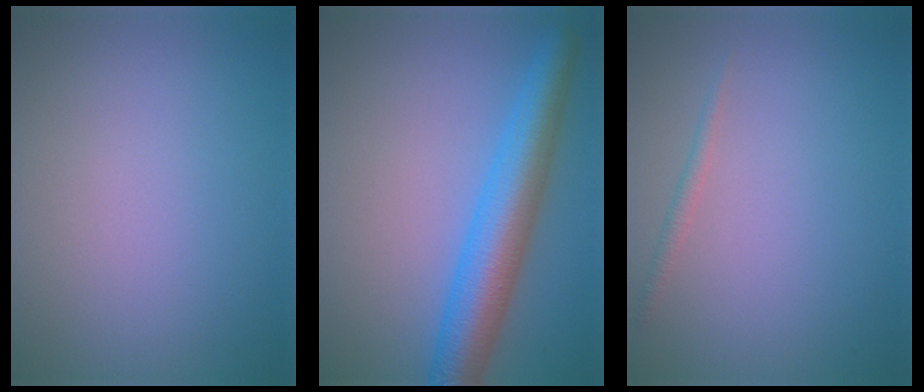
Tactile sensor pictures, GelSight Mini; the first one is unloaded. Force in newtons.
{"total": 6.5, "press": 6.5, "slide": 0.2}
{"total": 0.9, "press": 0.9, "slide": 0.1}